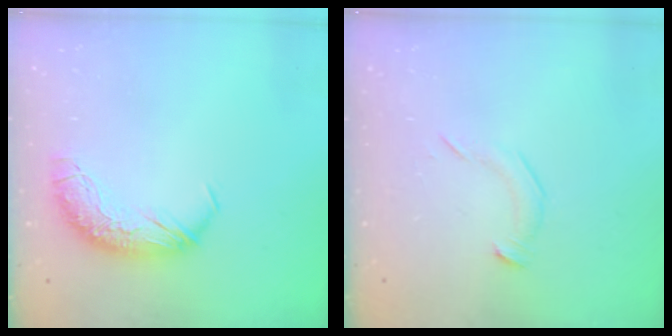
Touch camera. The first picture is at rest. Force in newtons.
{"total": 5.6, "press": 5.6, "slide": 0.3}